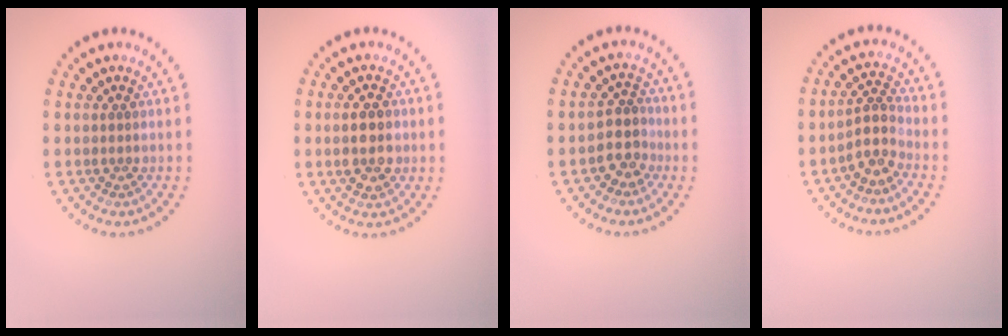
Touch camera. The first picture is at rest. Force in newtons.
{"total": 3.7, "press": 3.7, "slide": 0.2}
{"total": 2.7, "press": 2.2, "slide": 1.5}
{"total": 2.6, "press": 2.0, "slide": 1.7}